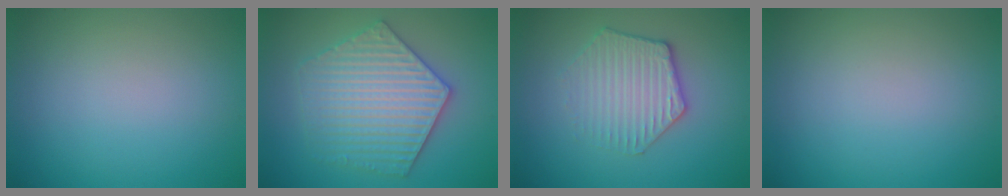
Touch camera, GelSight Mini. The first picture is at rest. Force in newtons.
{"total": 6.1, "press": 6.1, "slide": 0.9}
{"total": 3.3, "press": 3.3, "slide": 0.8}
{"total": 0.0}